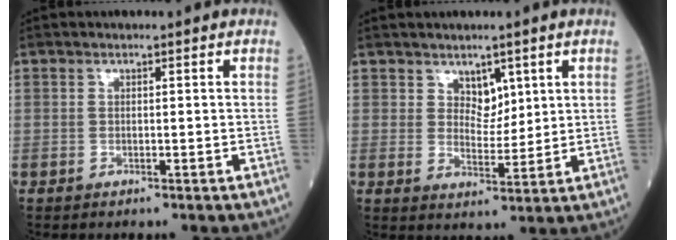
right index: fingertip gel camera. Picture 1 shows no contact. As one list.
[{"total": 5.3, "force": [2.8, 3.3, 3.1], "torque": [-0.058, 0.003, 0.058]}]